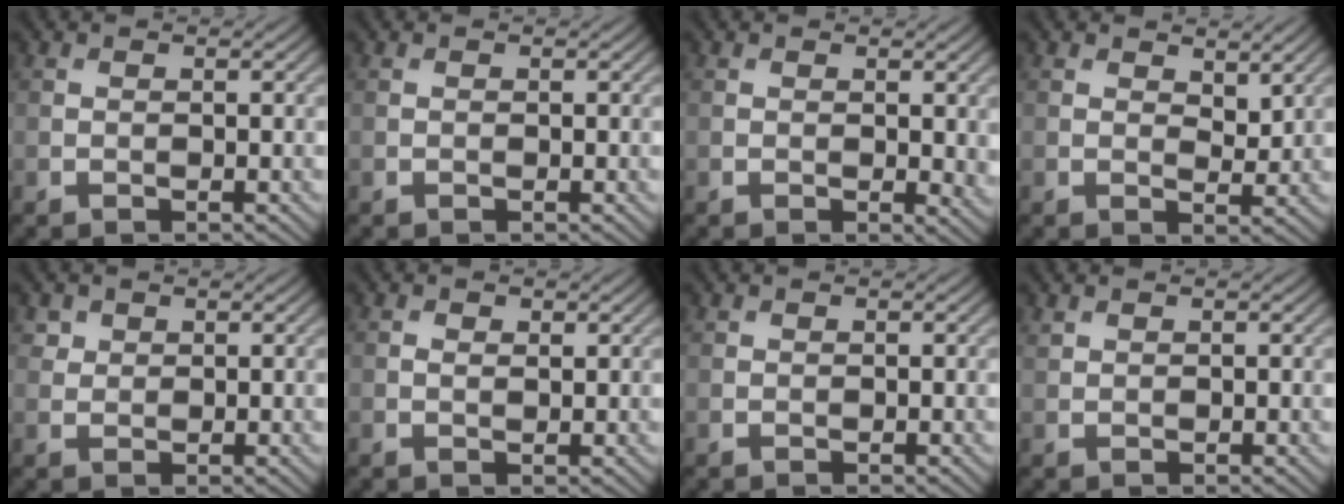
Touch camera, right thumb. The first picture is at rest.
{"total": 0.0}
{"total": 1.8, "force": [0.2, 0.9, 1.5], "torque": [-0.016, -0.007, 0.006]}
{"total": 3.2, "force": [1.9, 1.6, 2.0], "torque": [-0.032, -0.007, 0.032]}
{"total": 1.7, "force": [1.0, 1.3, 0.3], "torque": [-0.006, -0.007, 0.022]}
{"total": 1.0, "force": [0.5, 0.5, 0.7], "torque": [-0.013, -0.002, 0.008]}
{"total": 0.0}
{"total": 0.6, "force": [0.6, 0.2, 0.1], "torque": [-0.007, 0.000, 0.016]}